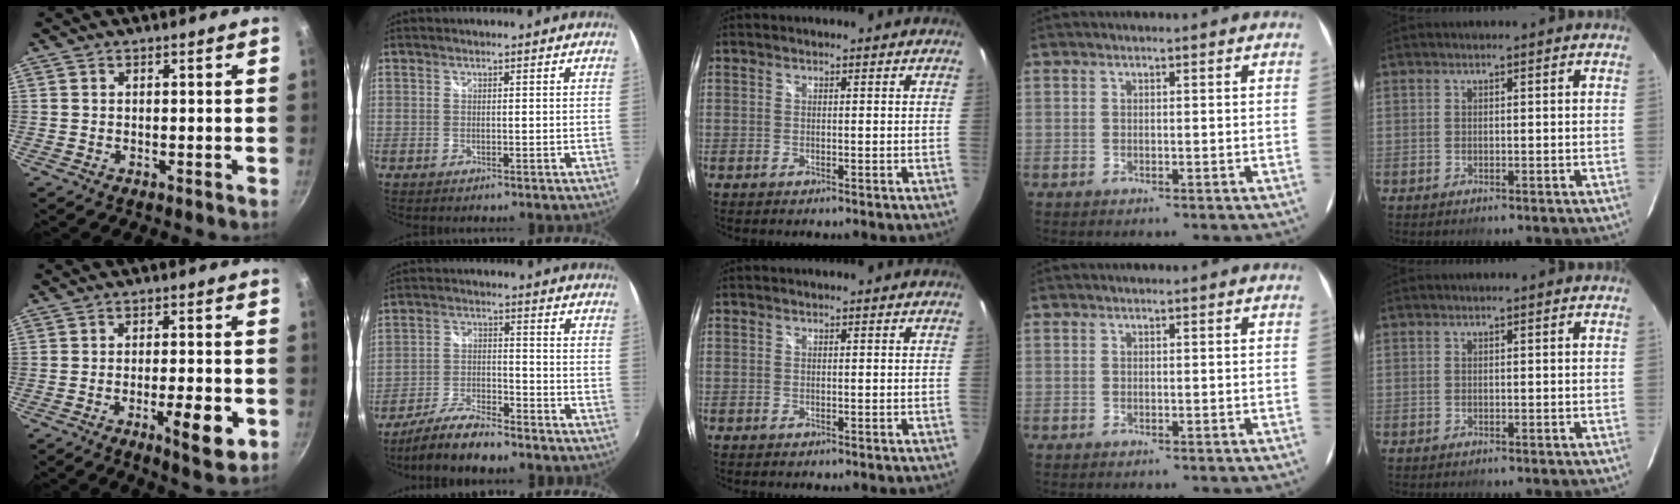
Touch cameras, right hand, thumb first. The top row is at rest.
{"thumb": {"total": 8.8, "force": [-3.0, 2.4, 7.9], "torque": [-0.105, 0.007, -0.040]}, "index": {"total": 9.9, "force": [-8.4, 2.0, 4.9], "torque": [-0.114, -0.007, -0.152]}}